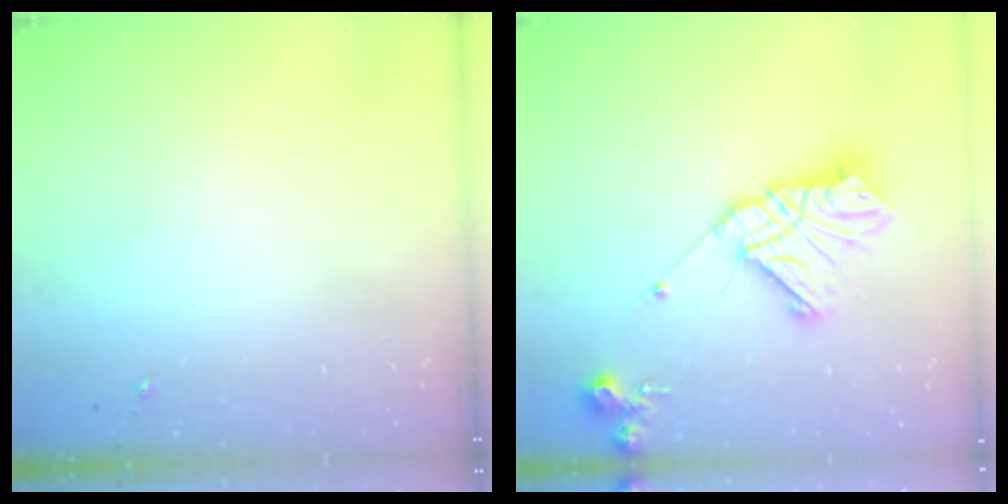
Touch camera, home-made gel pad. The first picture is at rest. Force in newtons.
{"total": 17.8, "press": 17.7, "slide": 2.1}